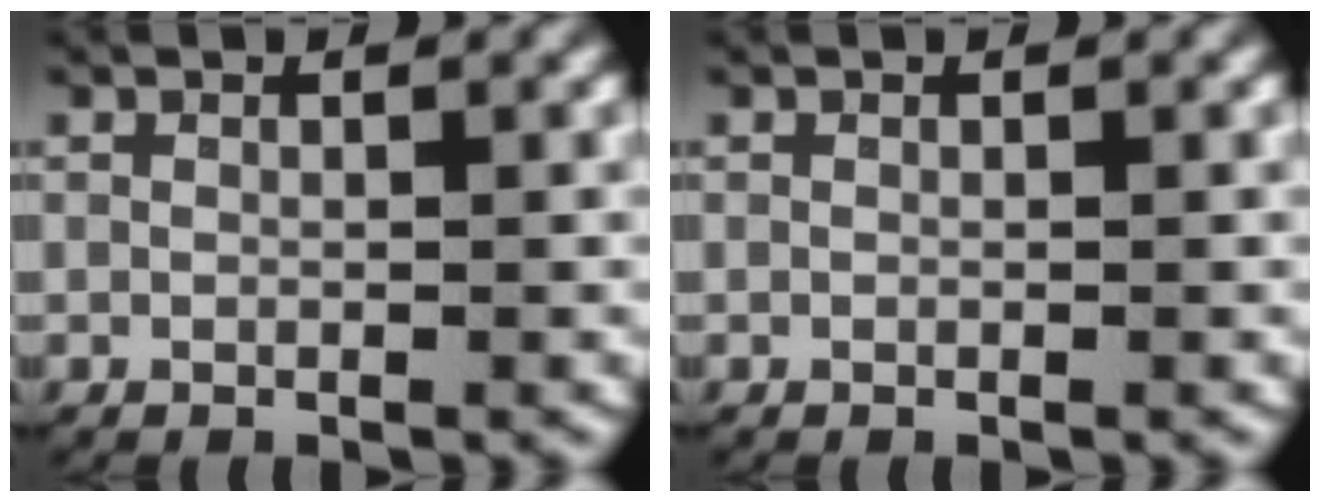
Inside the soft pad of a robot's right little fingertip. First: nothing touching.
{"total": 0.0}